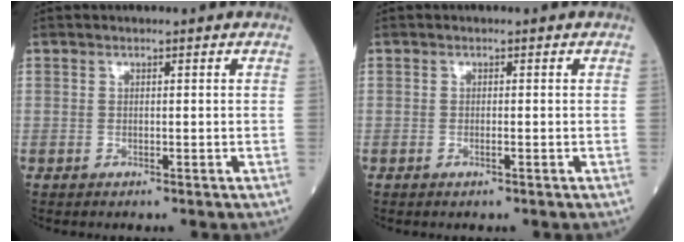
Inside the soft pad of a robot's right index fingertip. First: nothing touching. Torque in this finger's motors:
{"motor_torque": [-0.05, -0.10, -0.05, -0.01]}